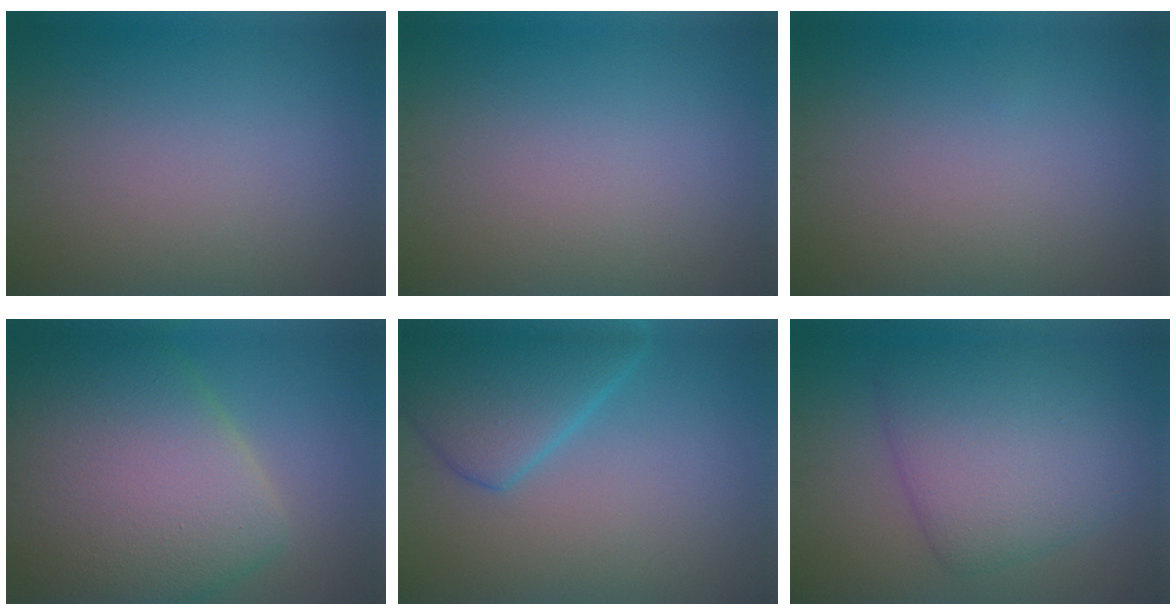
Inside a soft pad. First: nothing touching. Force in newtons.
{"total": 0.0}
{"total": 0.0}
{"total": 12.7, "press": 12.7, "slide": 0.6}
{"total": 6.1, "press": 6.0, "slide": 0.5}
{"total": 7.1, "press": 7.1, "slide": 0.2}